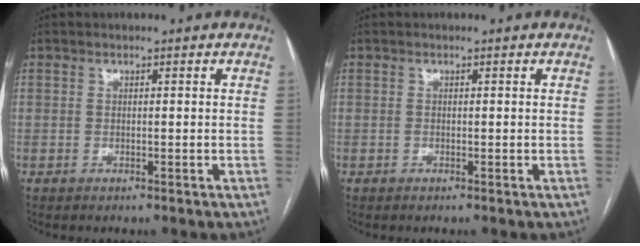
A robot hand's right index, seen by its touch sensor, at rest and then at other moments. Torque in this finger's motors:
{"motor_torque": [0.12, 0.00, 0.06, 0.01]}